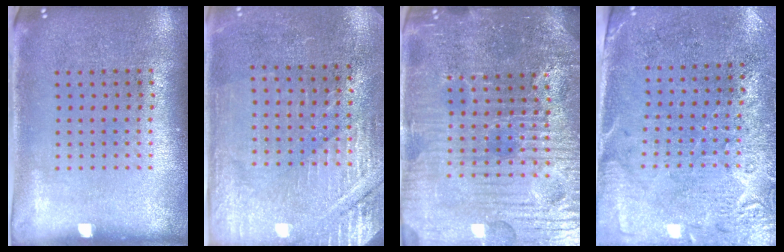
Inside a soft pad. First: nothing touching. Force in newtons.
{"total": 2.9, "press": 2.9, "slide": 0.4}
{"total": 5.6, "press": 5.2, "slide": 1.9}
{"total": 2.7, "press": 2.4, "slide": 1.4}